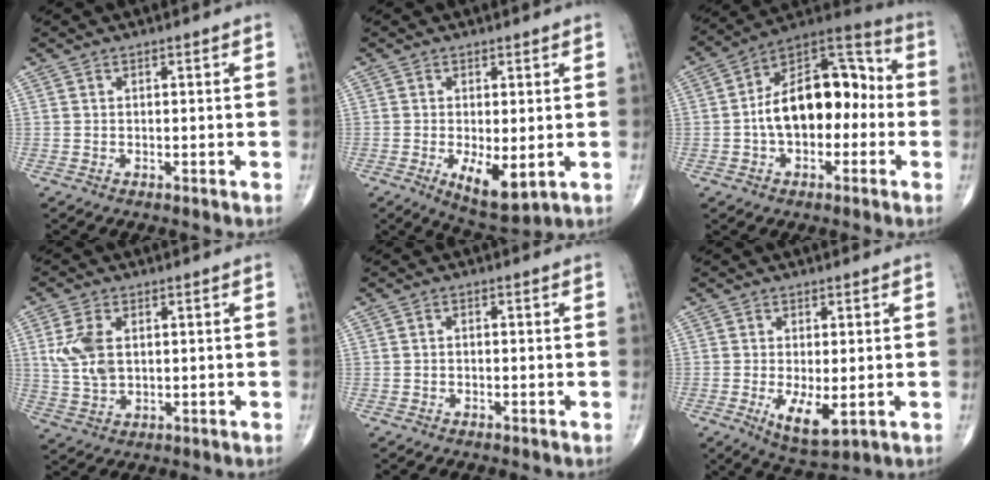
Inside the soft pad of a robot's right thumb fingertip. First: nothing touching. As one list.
[{"total": 7.6, "force": [-1.6, 3.1, 6.8], "torque": [-0.107, -0.021, -0.017]}, {"total": 18.0, "force": [-1.3, 10.7, 14.4], "torque": [-0.205, 0.050, -0.033]}, {"total": 7.3, "force": [1.5, 4.4, 5.7], "torque": [-0.122, -0.002, 0.035]}, {"total": 0.6, "force": [-0.2, 0.4, 0.4], "torque": [-0.006, 0.002, -0.008]}, {"total": 6.9, "force": [-1.4, 2.6, 6.2], "torque": [-0.109, -0.020, -0.014]}]